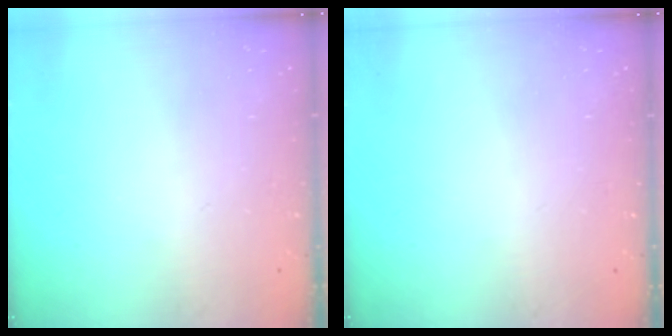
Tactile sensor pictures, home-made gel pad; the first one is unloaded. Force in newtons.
{"total": 0.0}